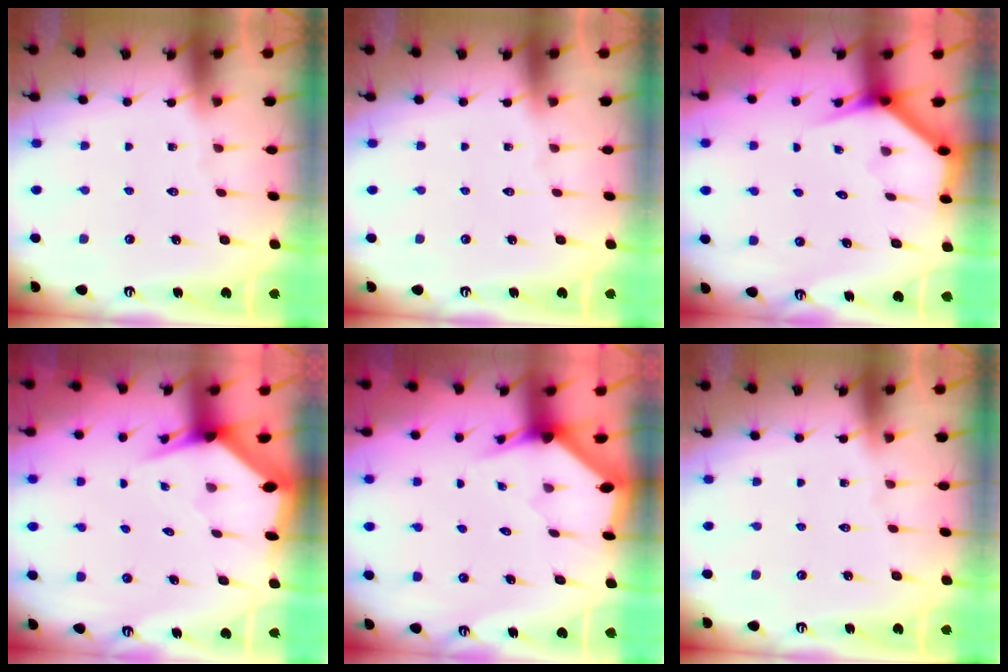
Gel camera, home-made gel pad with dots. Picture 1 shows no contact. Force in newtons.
{"total": 0.0}
{"total": 3.4, "press": 3.4, "slide": 0.3}
{"total": 3.1, "press": 3.1, "slide": 0.4}
{"total": 2.9, "press": 2.9, "slide": 0.1}
{"total": 0.0}